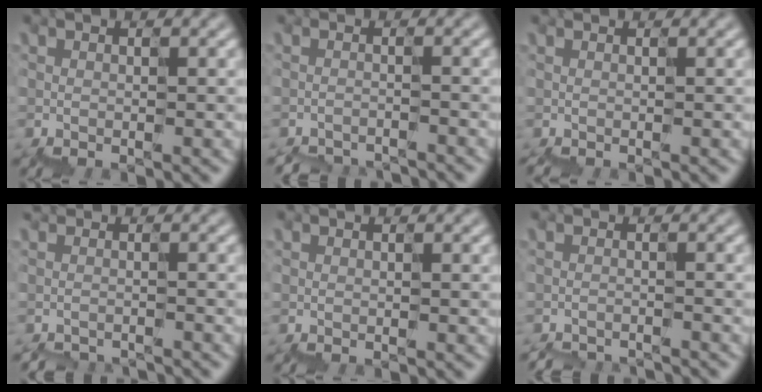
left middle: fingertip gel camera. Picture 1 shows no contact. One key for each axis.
{"total": 3.7, "fx": -3.5, "fy": -0.5, "fz": -1.1, "tx": -0.002, "ty": -0.019, "tz": -0.048}
{"total": 0.9, "fx": 0.0, "fy": 0.6, "fz": 0.7, "tx": 0.000, "ty": 0.005, "tz": -0.001}
{"total": 2.9, "fx": -2.6, "fy": -0.5, "fz": -1.2, "tx": 0.003, "ty": -0.017, "tz": -0.031}
{"total": 0.0}
{"total": 3.5, "fx": -3.3, "fy": -0.4, "fz": -0.9, "tx": 0.002, "ty": -0.017, "tz": -0.045}